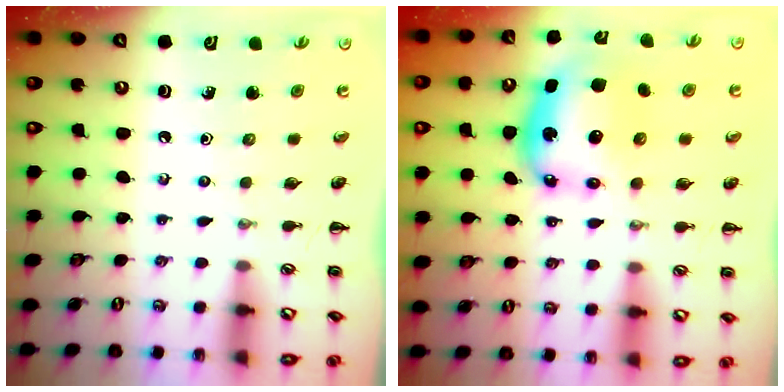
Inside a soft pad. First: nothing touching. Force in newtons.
{"total": 6.4, "press": 6.3, "slide": 1.3}